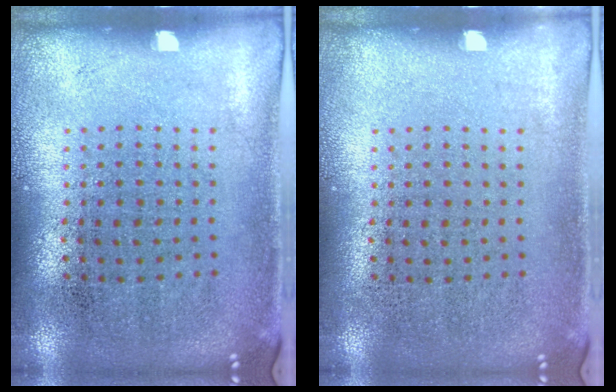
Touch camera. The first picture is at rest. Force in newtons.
{"total": 0.0}